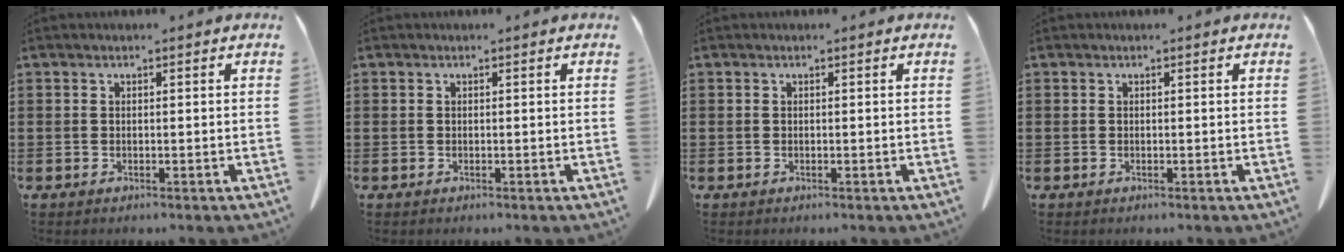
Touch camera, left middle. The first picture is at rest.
{"total": 0.0}
{"total": 0.0}
{"total": 0.0}